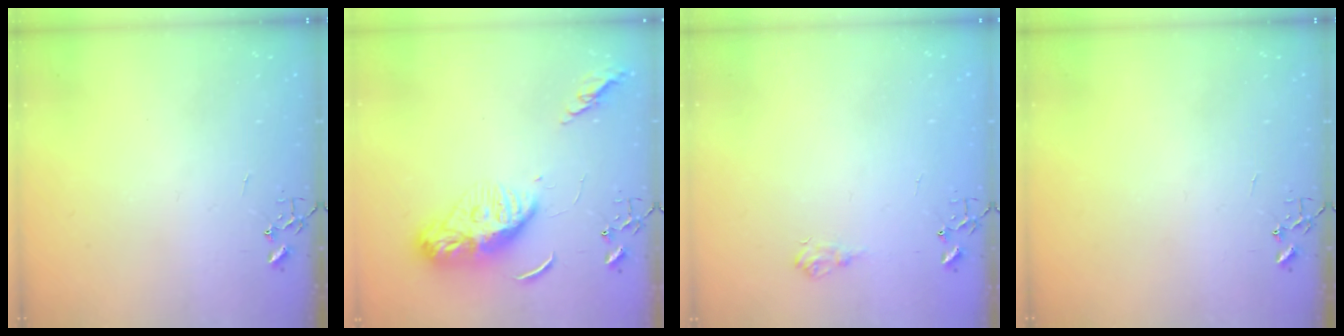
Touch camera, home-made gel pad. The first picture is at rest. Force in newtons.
{"total": 12.9, "press": 12.8, "slide": 1.1}
{"total": 7.3, "press": 7.3, "slide": 0.4}
{"total": 0.0}